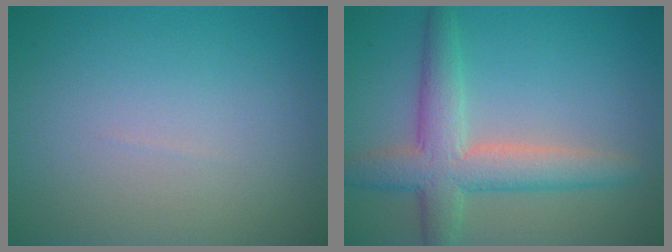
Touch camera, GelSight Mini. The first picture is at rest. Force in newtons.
{"total": 5.6, "press": 5.6, "slide": 0.2}